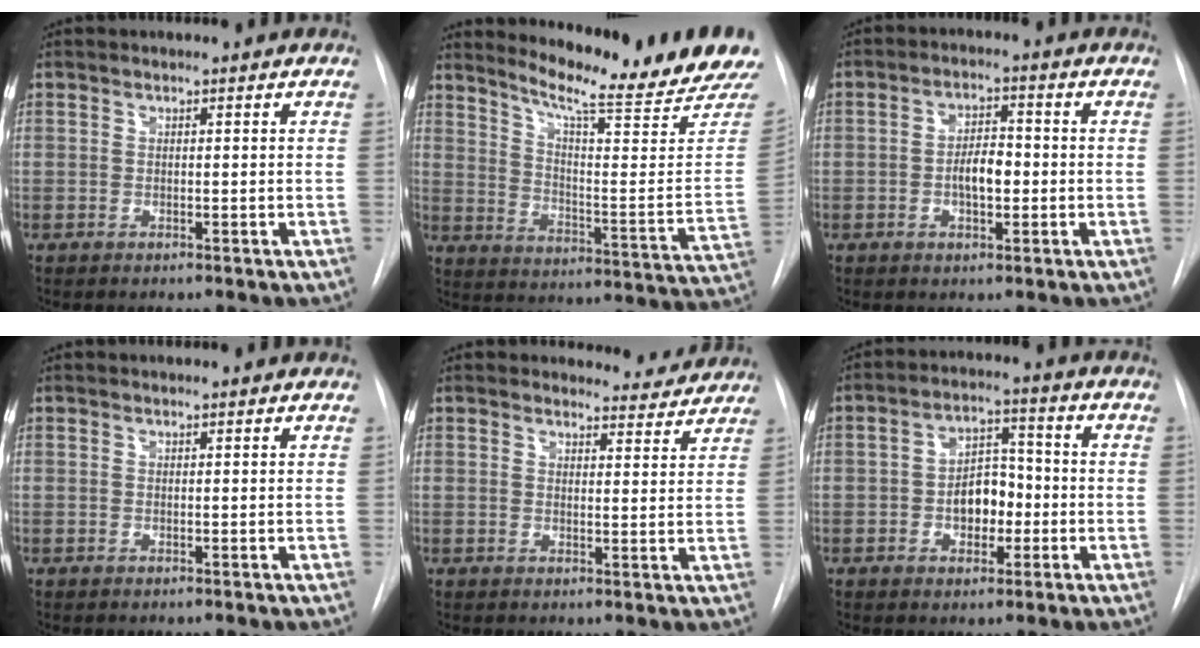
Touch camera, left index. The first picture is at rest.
{"total": 19.9, "force": [17.9, -0.4, 8.9], "torque": [-0.144, -0.103, 0.233]}
{"total": 4.6, "force": [-0.8, 2.1, 4.1], "torque": [-0.073, 0.009, -0.014]}
{"total": 1.5, "force": [1.5, 0.1, 0.3], "torque": [-0.010, 0.019, 0.020]}
{"total": 5.3, "force": [5.1, 1.2, -0.5], "torque": [0.016, -0.013, 0.047]}
{"total": 6.5, "force": [-1.3, 4.1, 4.9], "torque": [-0.079, 0.020, -0.021]}